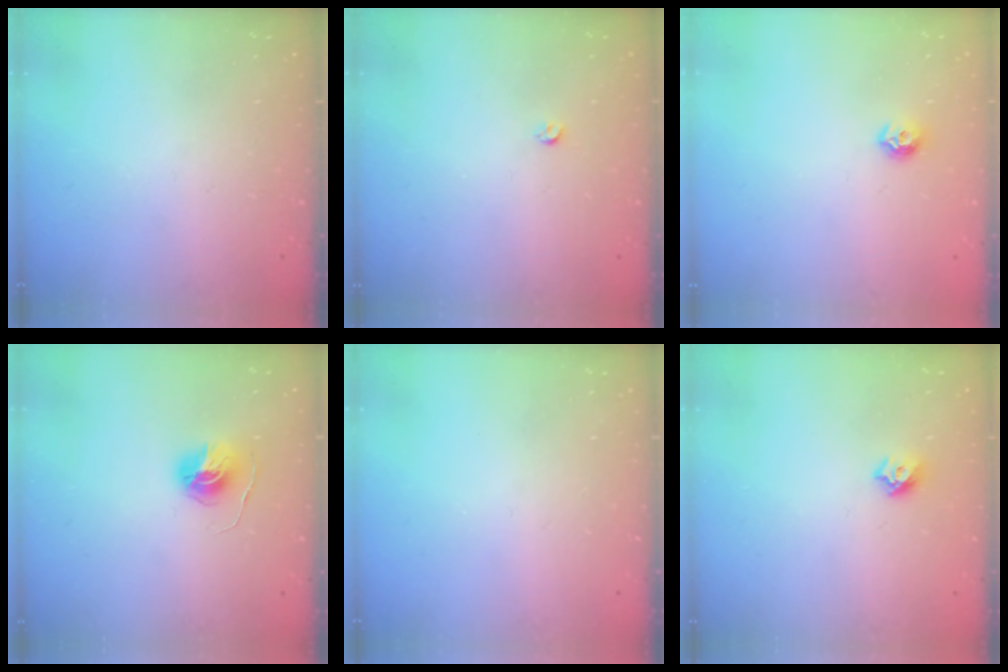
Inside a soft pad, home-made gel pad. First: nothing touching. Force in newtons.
{"total": 2.8, "press": 2.8, "slide": 0.5}
{"total": 6.8, "press": 6.7, "slide": 1.0}
{"total": 6.0, "press": 6.0, "slide": 0.6}
{"total": 0.0}
{"total": 5.4, "press": 5.3, "slide": 1.0}